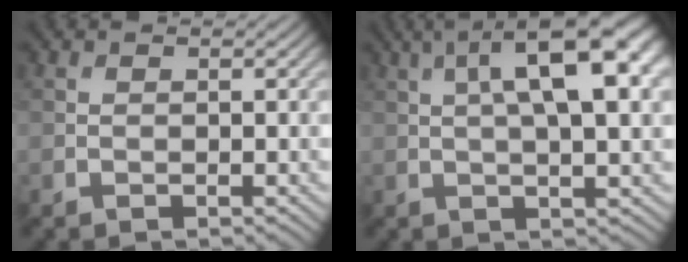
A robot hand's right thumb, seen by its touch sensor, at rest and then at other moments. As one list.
[{"total": 13.2, "force": [3.8, 4.4, 11.9], "torque": [-0.176, 0.017, 0.050]}]